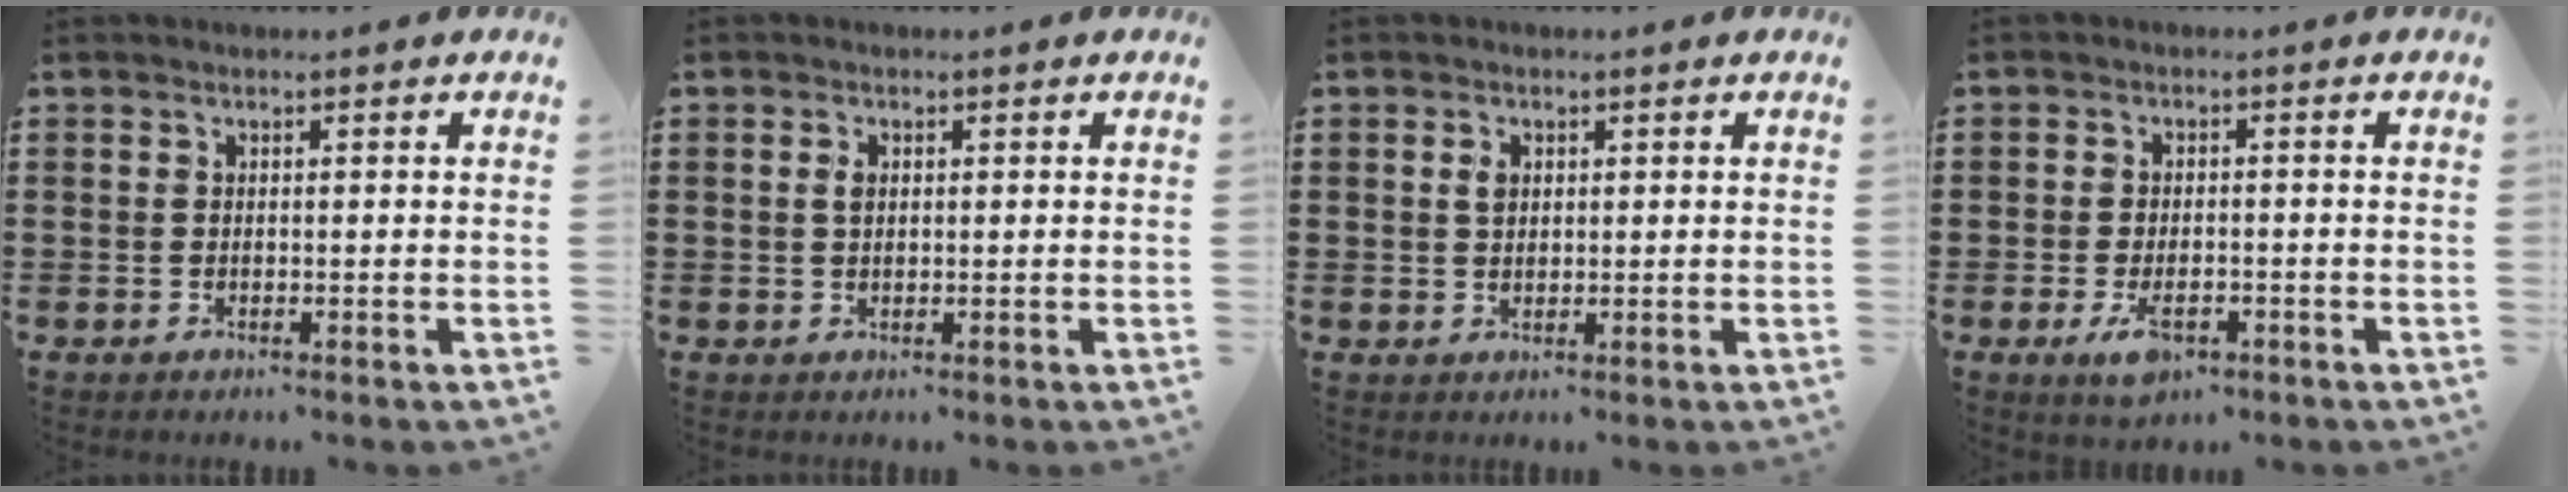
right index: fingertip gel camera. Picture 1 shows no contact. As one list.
[{"total": 1.6, "force": [0.4, 0.8, 1.3], "torque": [-0.028, 0.005, 0.006]}, {"total": 1.7, "force": [0.6, 1.1, 1.2], "torque": [-0.027, 0.005, 0.010]}, {"total": 3.8, "force": [-1.7, 1.9, 2.9], "torque": [-0.061, -0.002, -0.034]}]